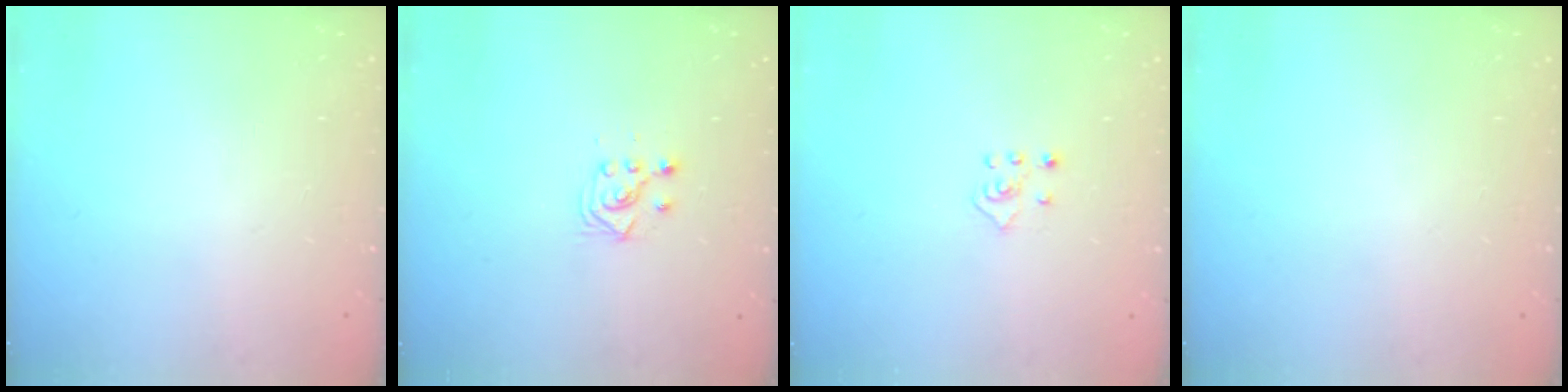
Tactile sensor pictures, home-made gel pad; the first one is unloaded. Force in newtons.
{"total": 3.7, "press": 3.6, "slide": 0.9}
{"total": 2.3, "press": 2.3, "slide": 0.5}
{"total": 0.0}